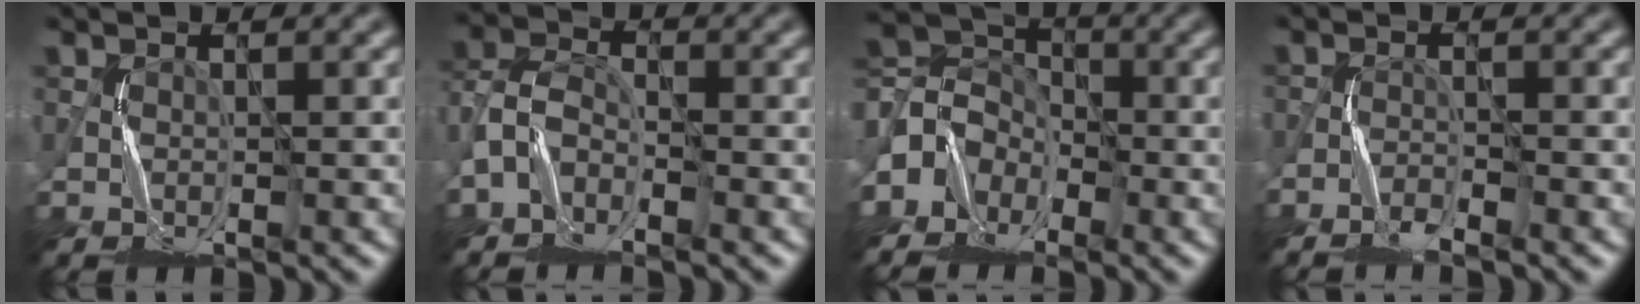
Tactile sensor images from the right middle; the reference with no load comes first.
{"total": 3.2, "force": [-2.4, 1.6, 1.3], "torque": [-0.028, 0.007, -0.058]}
{"total": 3.9, "force": [-2.7, 2.8, 0.4], "torque": [-0.001, 0.008, -0.071]}
{"total": 2.0, "force": [-2.0, 0.0, 0.3], "torque": [-0.007, 0.001, -0.042]}